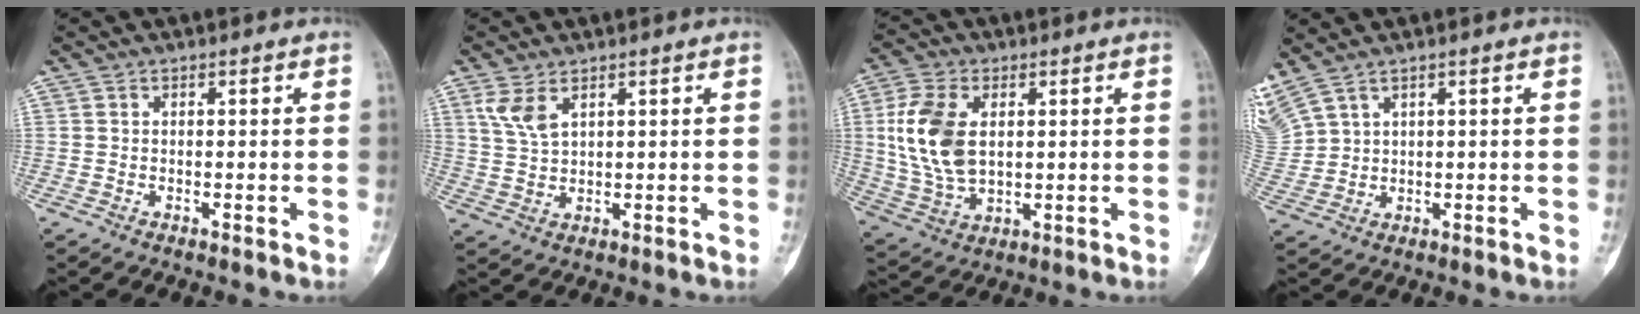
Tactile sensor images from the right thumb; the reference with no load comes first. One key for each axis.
{"total": 4.7, "fx": 2.4, "fy": 2.5, "fz": 3.3, "tx": -0.064, "ty": -0.004, "tz": 0.057}
{"total": 13.7, "fx": 2.3, "fy": 8.4, "fz": 10.6, "tx": -0.215, "ty": -0.004, "tz": 0.050}
{"total": 7.3, "fx": 5.1, "fy": 3.2, "fz": 4.1, "tx": -0.114, "ty": -0.007, "tz": 0.126}